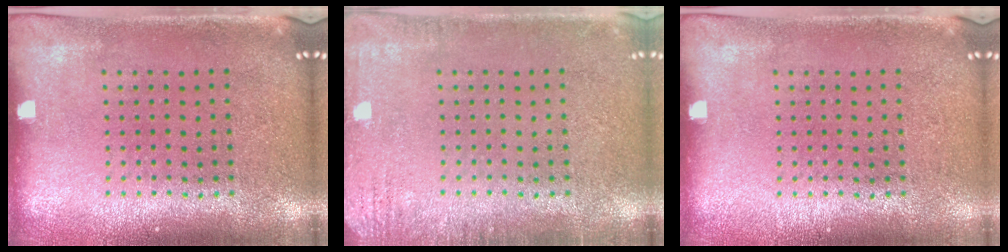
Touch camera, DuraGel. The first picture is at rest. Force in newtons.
{"total": 1.7, "press": 1.7, "slide": 0.2}
{"total": 0.0}